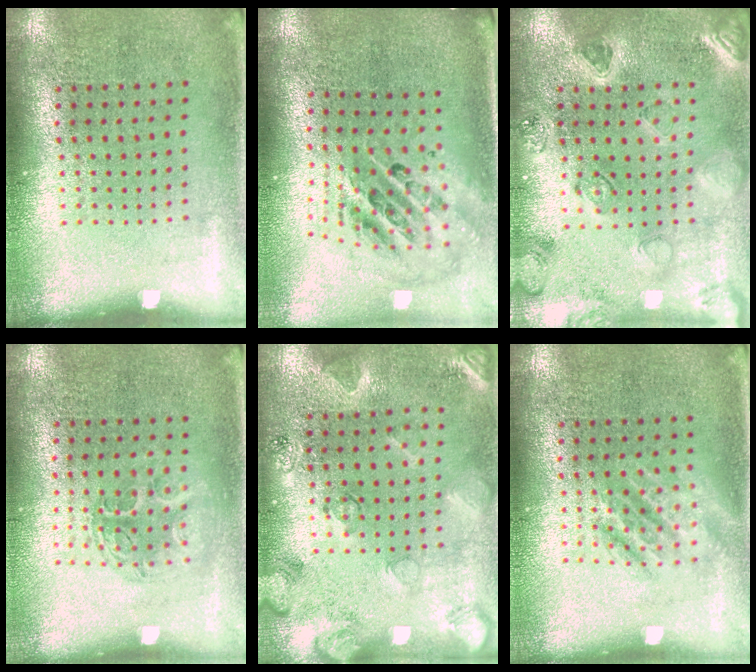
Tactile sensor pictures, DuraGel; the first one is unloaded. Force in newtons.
{"total": 2.5, "press": 1.7, "slide": 1.9}
{"total": 1.1, "press": 1.1, "slide": 0.2}
{"total": 1.2, "press": 1.1, "slide": 0.6}
{"total": 2.1, "press": 2.0, "slide": 0.7}
{"total": 1.1, "press": 1.1, "slide": 0.2}